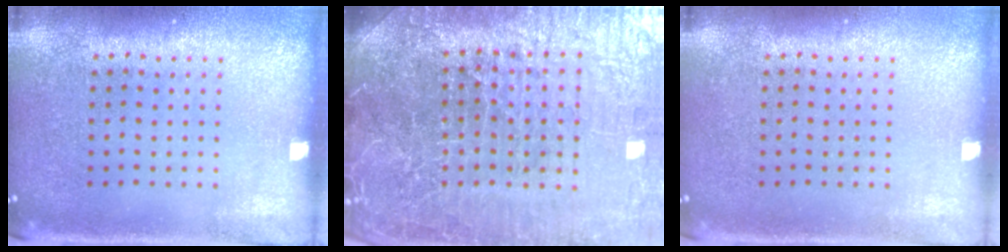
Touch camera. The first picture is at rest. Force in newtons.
{"total": 6.6, "press": 5.9, "slide": 2.8}
{"total": 0.0}